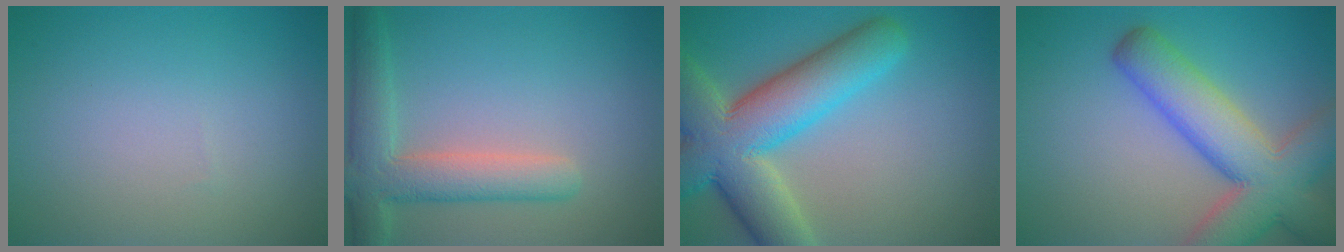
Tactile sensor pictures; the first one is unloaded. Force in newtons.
{"total": 5.3, "press": 5.3, "slide": 0.4}
{"total": 10.9, "press": 10.9, "slide": 0.8}
{"total": 9.6, "press": 9.5, "slide": 0.6}